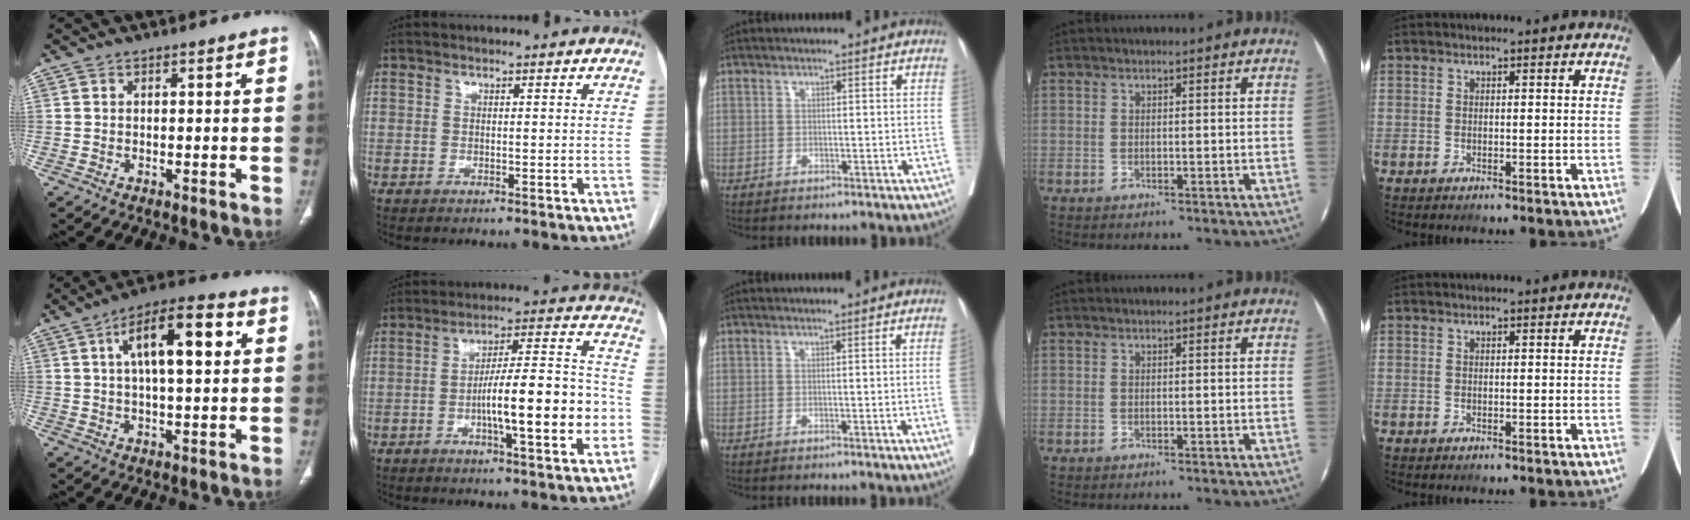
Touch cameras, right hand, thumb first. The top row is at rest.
{"thumb": {"total": 14.3, "force": [3.9, 5.2, 12.8], "torque": [-0.196, 0.015, 0.056]}, "index": {"total": 15.3, "force": [-3.8, 2.1, 14.7], "torque": [-0.229, 0.016, -0.057]}, "middle": {"total": 1.5, "force": [-0.2, -0.7, 1.3], "torque": [-0.015, -0.005, -0.002]}}